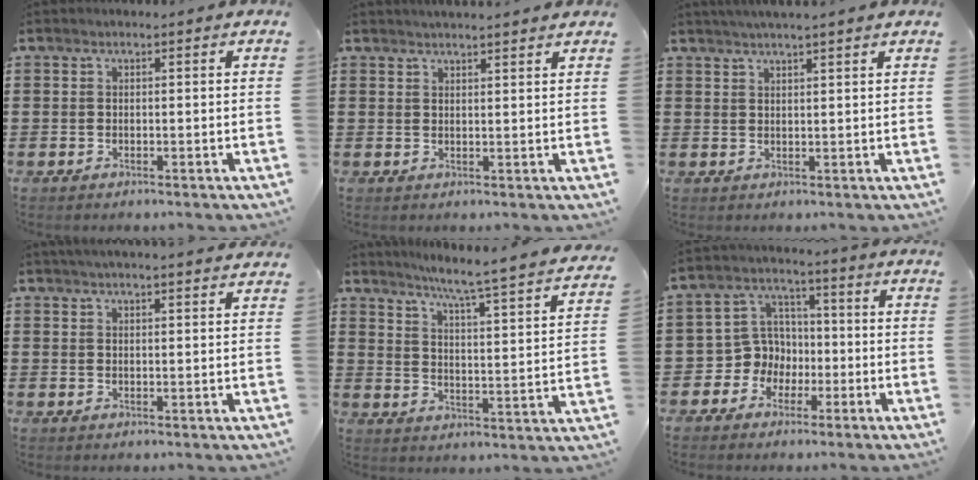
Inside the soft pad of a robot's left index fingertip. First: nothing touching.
{"total": 1.9, "force": [1.8, -0.1, 0.2], "torque": [-0.009, 0.000, 0.036]}
{"total": 2.2, "force": [2.0, -0.4, 0.7], "torque": [-0.017, 0.000, 0.038]}
{"total": 2.4, "force": [2.3, -0.4, 0.6], "torque": [-0.018, -0.004, 0.043]}
{"total": 5.3, "force": [4.5, -1.7, 2.3], "torque": [-0.056, -0.053, 0.061]}
{"total": 6.3, "force": [-1.1, 6.1, 1.3], "torque": [-0.064, 0.002, -0.025]}